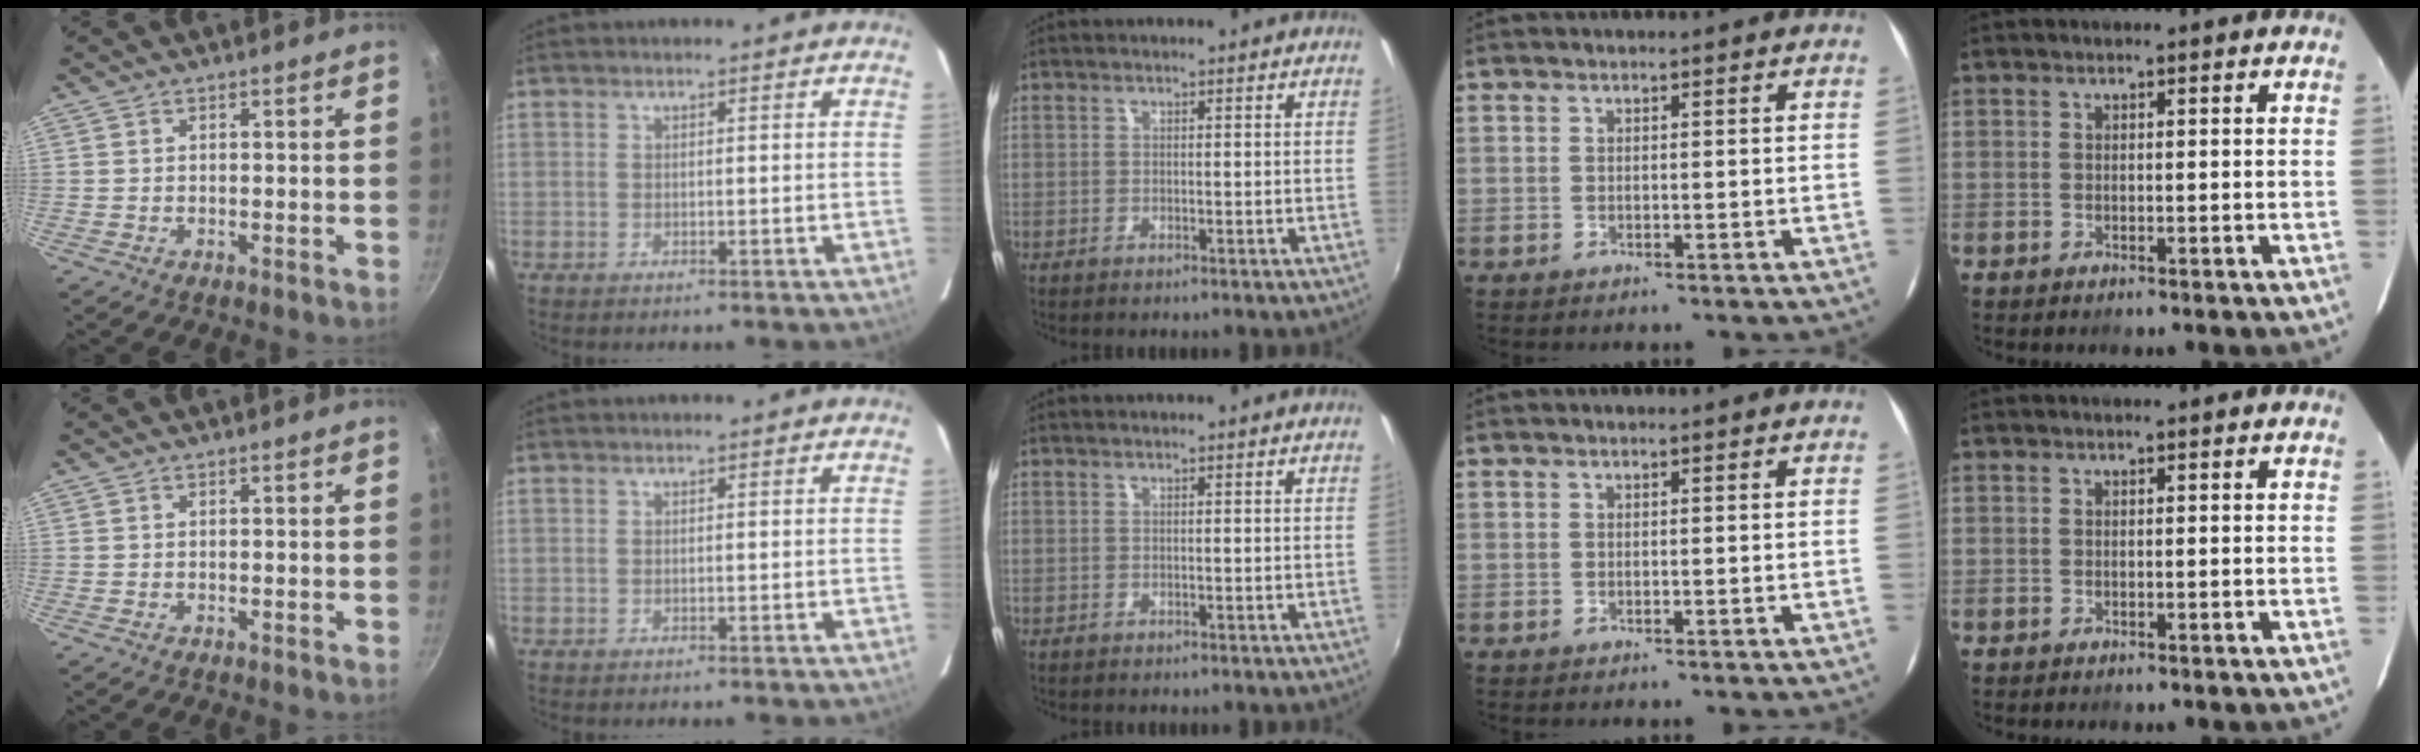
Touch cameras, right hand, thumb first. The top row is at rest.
{}